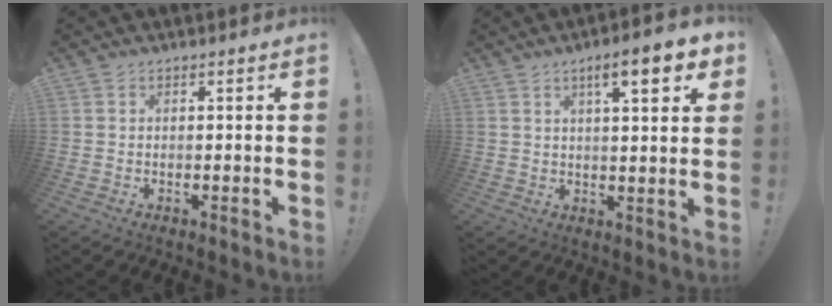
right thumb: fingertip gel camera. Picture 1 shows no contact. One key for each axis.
{"total": 9.6, "fx": 4.6, "fy": 1.8, "fz": 8.3, "tx": -0.104, "ty": -0.021, "tz": 0.066}